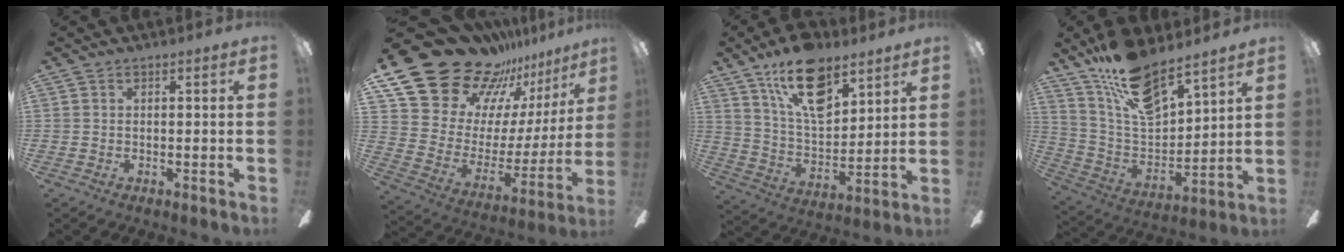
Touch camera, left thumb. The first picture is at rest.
{"total": 26.1, "force": [21.0, 12.7, 8.8], "torque": [-0.160, -0.151, 0.401]}
{"total": 18.2, "force": [11.2, 9.0, 11.1], "torque": [-0.189, -0.044, 0.199]}
{"total": 16.5, "force": [12.8, 6.1, 8.4], "torque": [-0.170, -0.079, 0.233]}